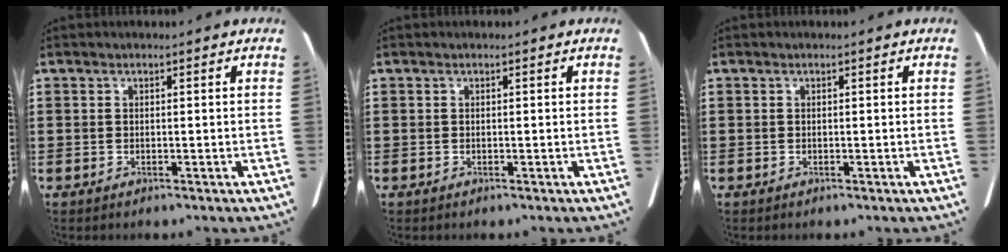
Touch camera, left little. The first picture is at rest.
{"total": 0.0}
{"total": 0.0}